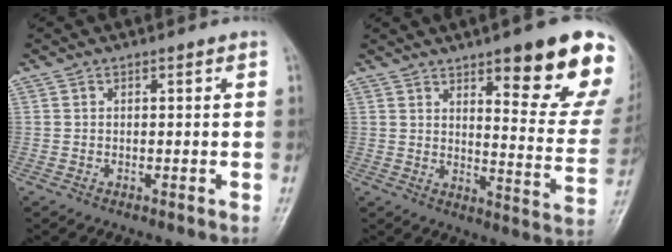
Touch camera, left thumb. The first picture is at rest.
{"total": 17.6, "force": [10.2, 4.0, 13.8], "torque": [-0.141, -0.060, 0.139]}